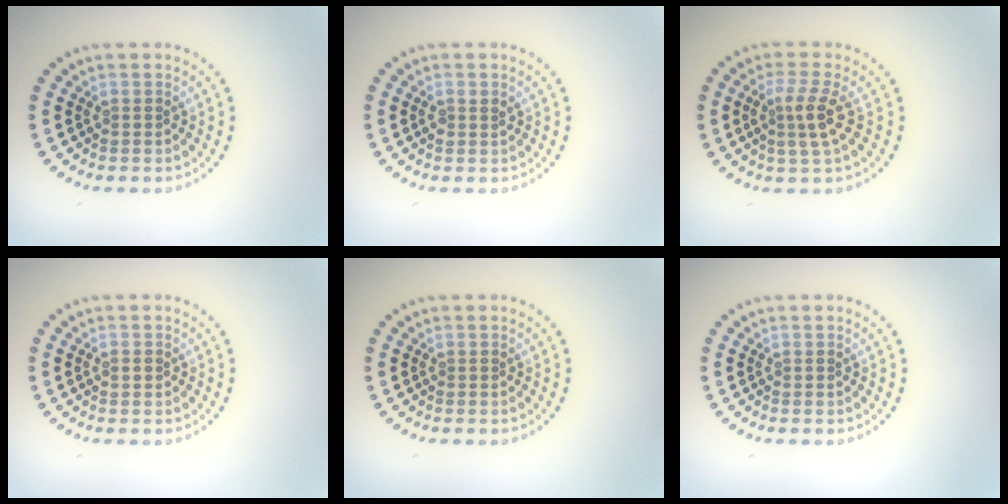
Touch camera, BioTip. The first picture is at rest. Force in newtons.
{"total": 0.9, "press": 0.9, "slide": 0.3}
{"total": 2.7, "press": 2.4, "slide": 1.3}
{"total": 1.1, "press": 1.1, "slide": 0.0}
{"total": 0.0}
{"total": 0.0}